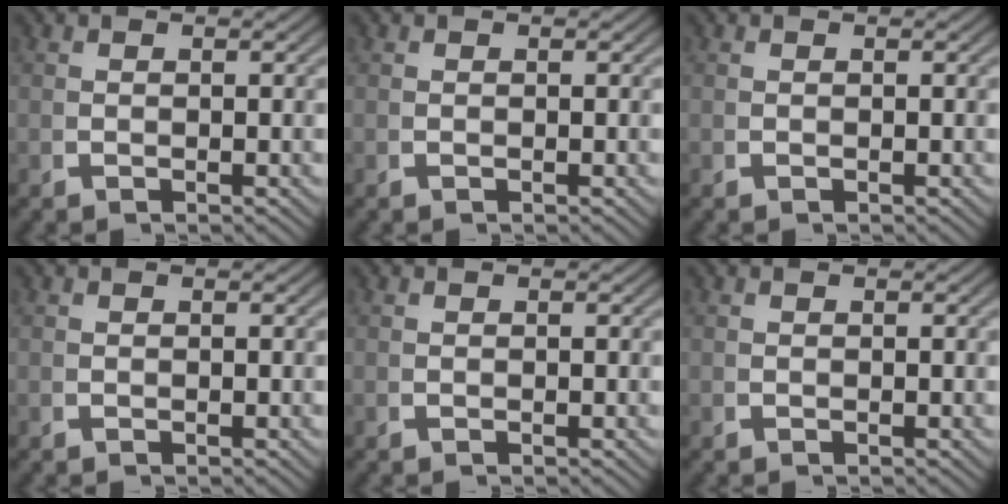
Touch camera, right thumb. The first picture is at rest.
{"total": 0.0}
{"total": 0.0}
{"total": 0.0}
{"total": 0.0}
{"total": 0.0}